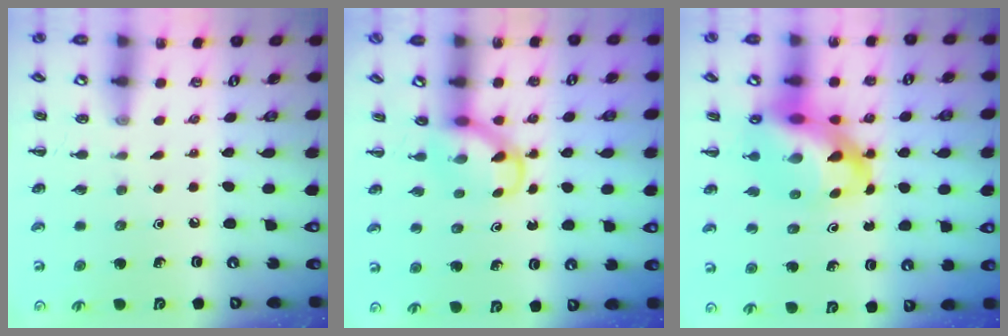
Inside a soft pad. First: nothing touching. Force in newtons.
{"total": 3.8, "press": 3.6, "slide": 1.1}
{"total": 13.9, "press": 13.4, "slide": 3.7}